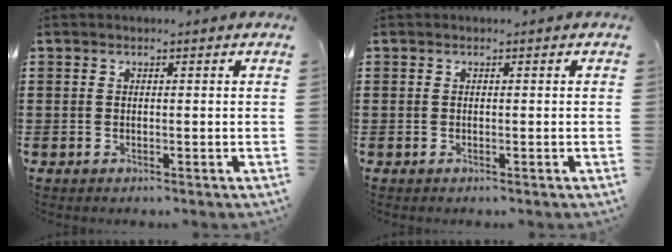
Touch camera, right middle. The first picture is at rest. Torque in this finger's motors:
{"motor_torque": [0.00, 0.00, 0.00, 0.00]}